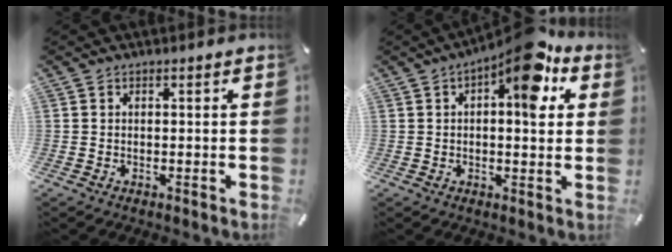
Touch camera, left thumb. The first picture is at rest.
{"total": 12.9, "force": [5.9, 5.1, 10.3], "torque": [-0.120, -0.041, 0.090]}